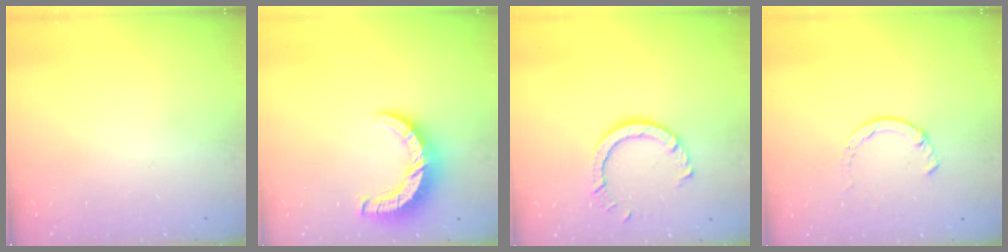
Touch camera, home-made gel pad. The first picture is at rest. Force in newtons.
{"total": 8.5, "press": 8.5, "slide": 0.8}
{"total": 7.8, "press": 7.7, "slide": 0.7}
{"total": 2.3, "press": 2.3, "slide": 0.5}